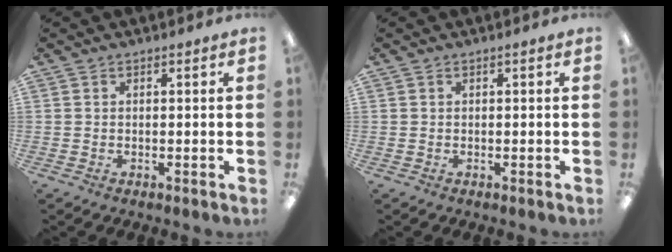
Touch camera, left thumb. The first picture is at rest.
{"total": 0.0}